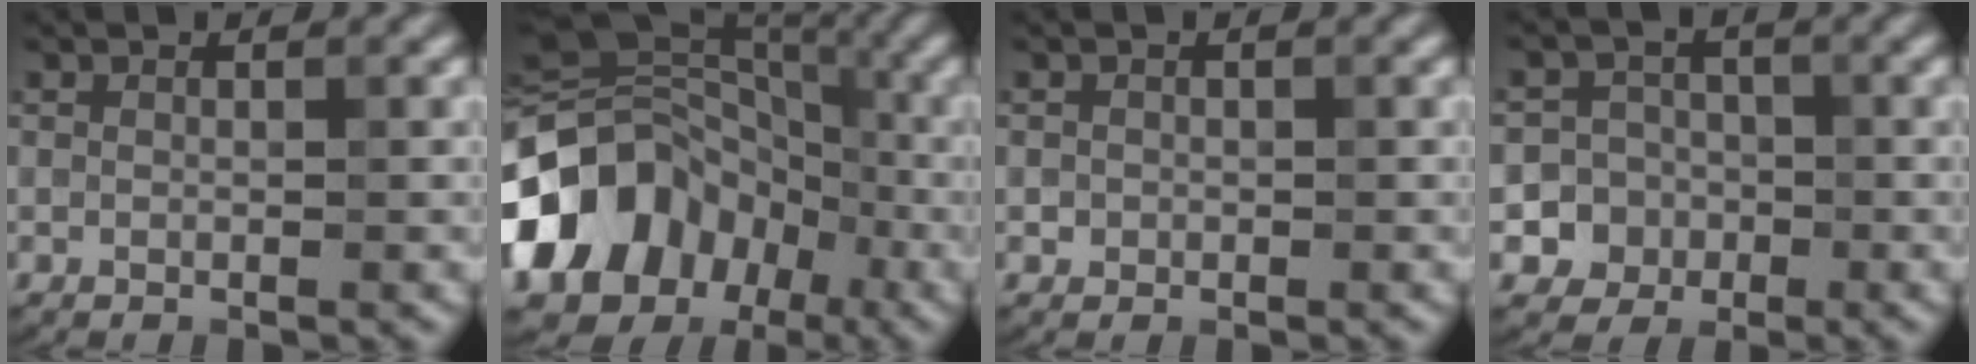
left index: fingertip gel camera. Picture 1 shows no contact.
{"total": 13.9, "force": [-3.9, 11.2, 7.3], "torque": [-0.146, 0.010, -0.091]}
{"total": 0.7, "force": [-0.1, 0.7, 0.0], "torque": [0.005, -0.004, -0.003]}
{"total": 6.3, "force": [-2.4, 5.8, 0.6], "torque": [0.013, -0.003, -0.058]}